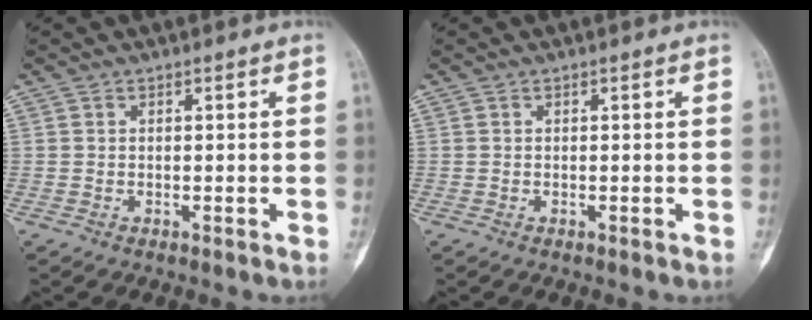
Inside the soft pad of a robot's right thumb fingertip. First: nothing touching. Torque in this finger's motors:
{"motor_torque": [0.00, 0.00, 0.10, 0.00, 0.03]}